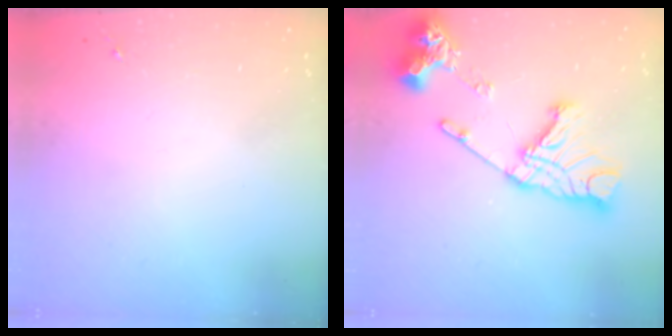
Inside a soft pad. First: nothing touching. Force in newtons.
{"total": 20.9, "press": 20.8, "slide": 2.3}